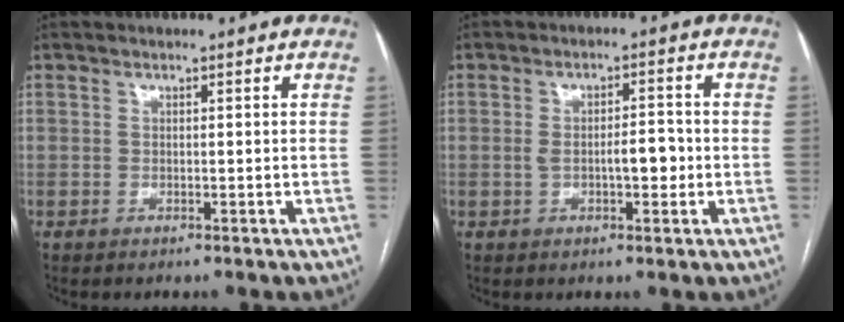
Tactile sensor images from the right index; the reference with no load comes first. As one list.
[{"total": 4.7, "force": [-0.6, 1.5, 4.3], "torque": [-0.074, 0.009, -0.005]}]